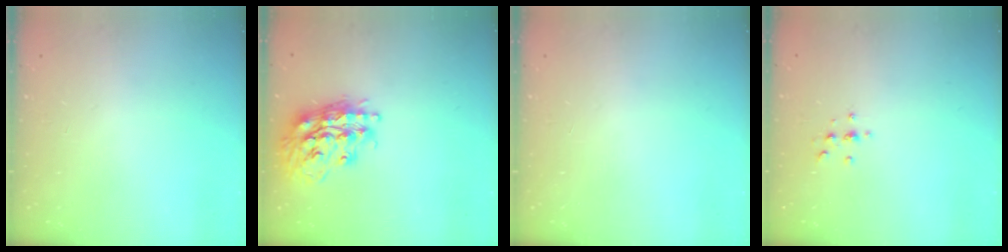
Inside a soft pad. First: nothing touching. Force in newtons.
{"total": 18.8, "press": 18.8, "slide": 1.5}
{"total": 0.0}
{"total": 2.2, "press": 2.1, "slide": 0.2}